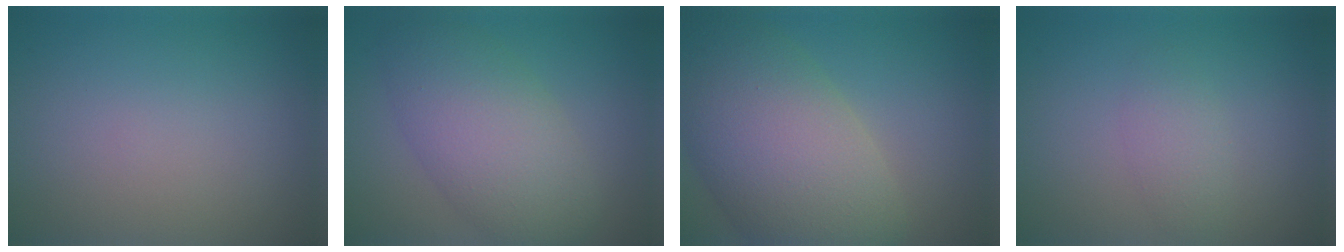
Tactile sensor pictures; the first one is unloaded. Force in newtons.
{"total": 7.2, "press": 7.2, "slide": 0.2}
{"total": 11.8, "press": 11.8, "slide": 0.5}
{"total": 1.8, "press": 1.8, "slide": 0.1}